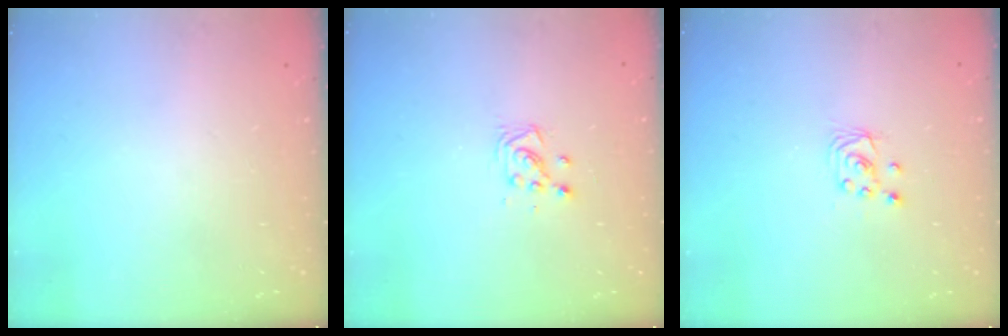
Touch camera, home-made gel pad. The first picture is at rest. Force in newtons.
{"total": 4.0, "press": 4.0, "slide": 0.4}
{"total": 2.4, "press": 2.4, "slide": 0.2}